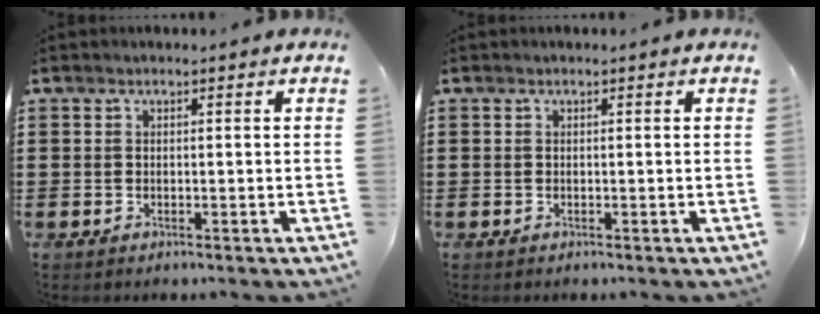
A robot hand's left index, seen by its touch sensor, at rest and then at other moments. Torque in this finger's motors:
{"motor_torque": [0.00, 0.00, 0.00, 0.00]}